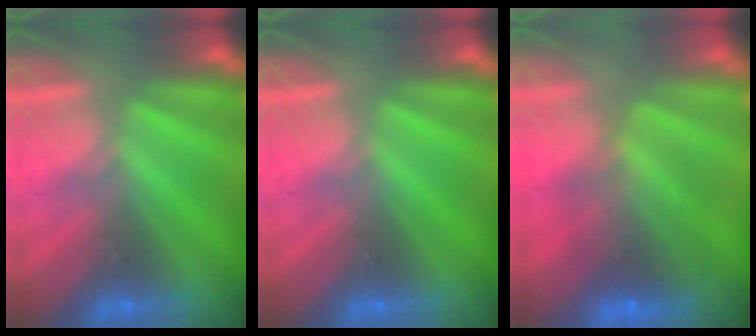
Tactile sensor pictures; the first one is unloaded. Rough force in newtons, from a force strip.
{"total": 0.0}
{"total": 5.7}